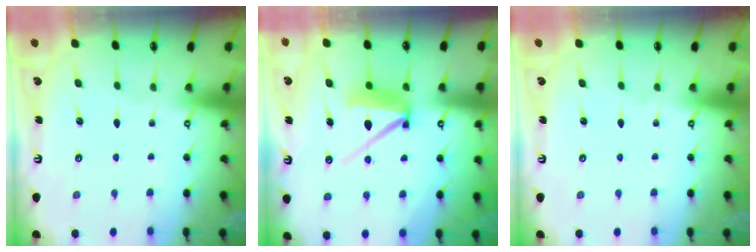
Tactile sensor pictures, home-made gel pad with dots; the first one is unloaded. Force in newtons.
{"total": 11.2, "press": 11.2, "slide": 0.7}
{"total": 0.0}